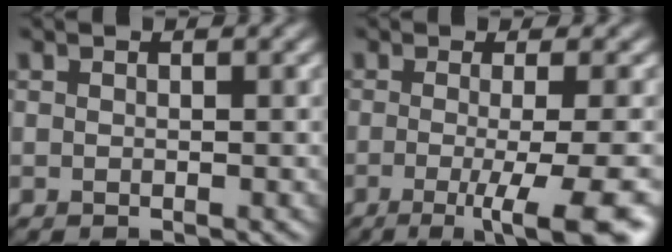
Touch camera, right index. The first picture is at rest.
{"total": 8.0, "force": [-2.4, 1.9, 7.3], "torque": [-0.089, -0.017, -0.036]}